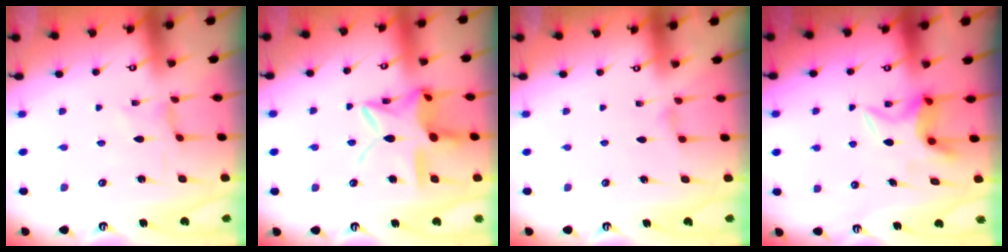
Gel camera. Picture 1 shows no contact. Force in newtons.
{"total": 17.8, "press": 17.7, "slide": 1.4}
{"total": 1.3, "press": 1.3, "slide": 0.3}
{"total": 5.9, "press": 5.8, "slide": 0.8}